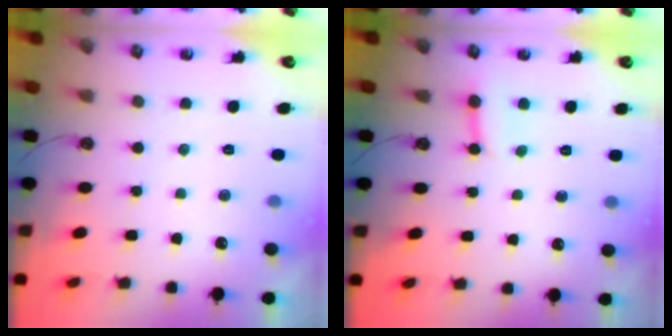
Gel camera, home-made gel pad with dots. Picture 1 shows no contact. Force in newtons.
{"total": 2.8, "press": 2.8, "slide": 0.3}